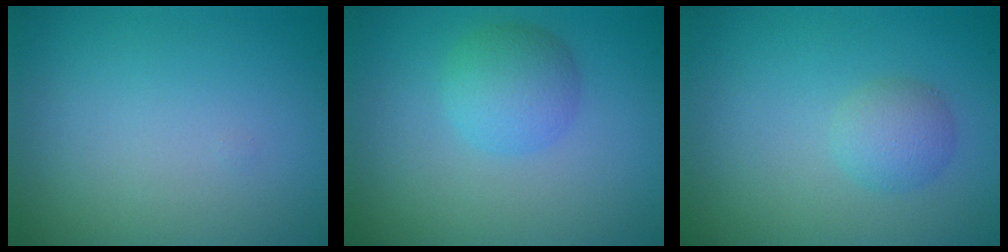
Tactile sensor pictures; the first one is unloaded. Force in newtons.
{"total": 2.9, "press": 2.9, "slide": 0.0}
{"total": 2.0, "press": 2.0, "slide": 0.1}